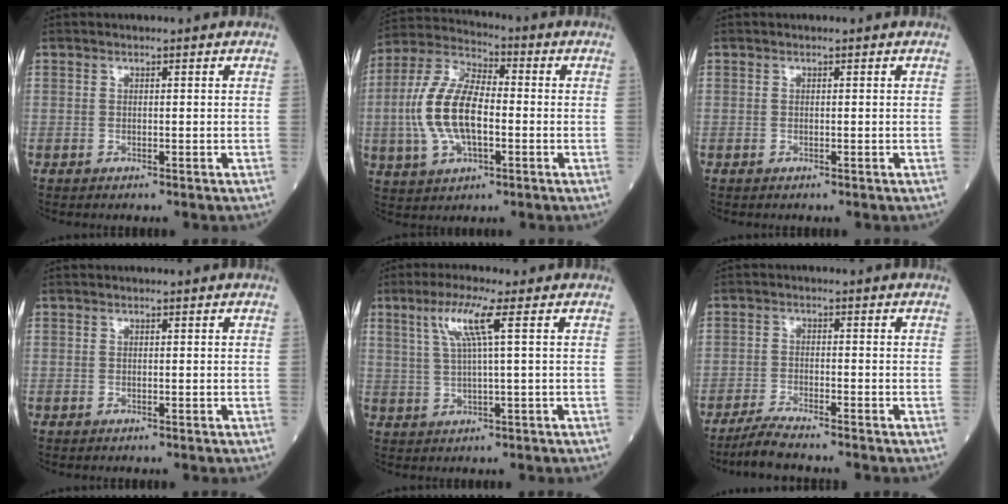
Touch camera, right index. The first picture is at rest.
{"total": 13.5, "force": [-1.4, 6.1, 12.0], "torque": [-0.262, 0.016, -0.029]}
{"total": 0.0}
{"total": 0.0}
{"total": 6.2, "force": [2.5, -0.5, 5.6], "torque": [-0.115, 0.008, 0.051]}
{"total": 4.7, "force": [-4.2, -0.4, 2.0], "torque": [-0.041, -0.016, -0.082]}